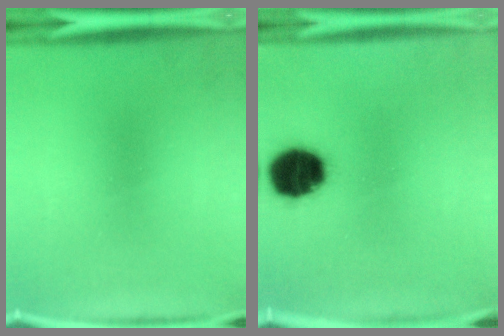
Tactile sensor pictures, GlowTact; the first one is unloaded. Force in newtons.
{"total": 12.8}